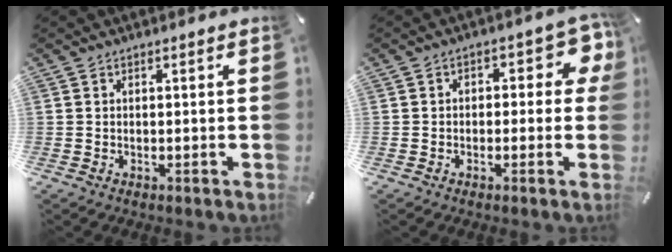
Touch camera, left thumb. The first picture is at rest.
{"total": 6.3, "force": [0.3, 3.7, 5.1], "torque": [-0.063, 0.007, -0.001]}